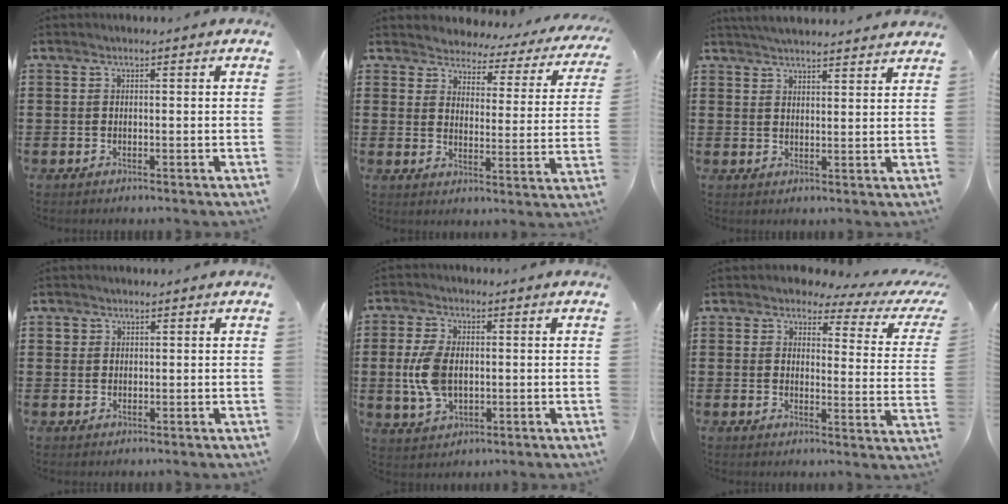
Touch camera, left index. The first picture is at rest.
{"total": 3.0, "force": [2.9, 0.7, -0.2], "torque": [-0.020, -0.025, 0.044]}
{"total": 3.6, "force": [3.6, -0.4, 0.4], "torque": [-0.018, -0.013, 0.066]}
{"total": 1.1, "force": [0.5, 0.9, 0.2], "torque": [-0.006, 0.004, 0.010]}
{"total": 7.2, "force": [-0.1, 4.3, 5.9], "torque": [-0.145, 0.000, -0.008]}
{"total": 3.3, "force": [2.3, 1.1, 2.0], "torque": [-0.048, -0.013, 0.033]}